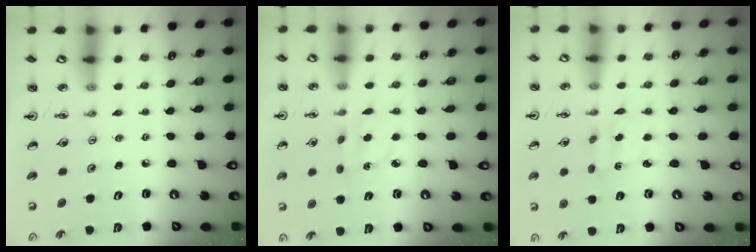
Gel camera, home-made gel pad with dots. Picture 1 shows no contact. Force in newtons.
{"total": 2.8, "press": 2.6, "slide": 0.8}
{"total": 2.1, "press": 2.0, "slide": 0.7}